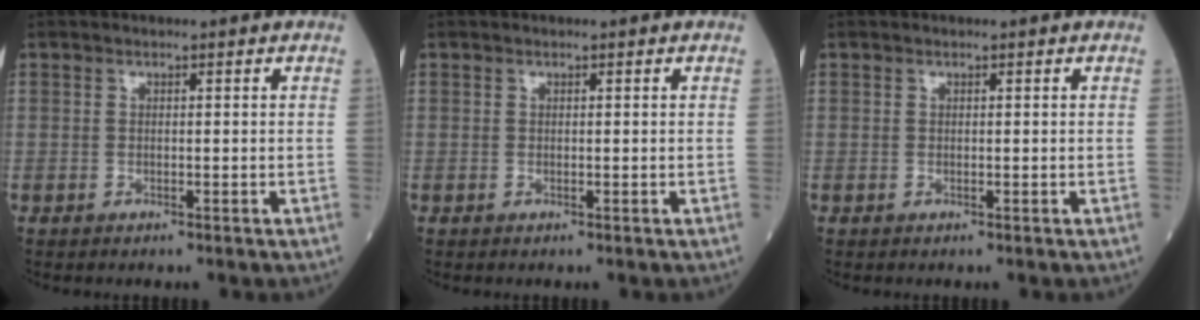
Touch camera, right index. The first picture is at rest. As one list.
[{"total": 0.0}, {"total": 0.0}]